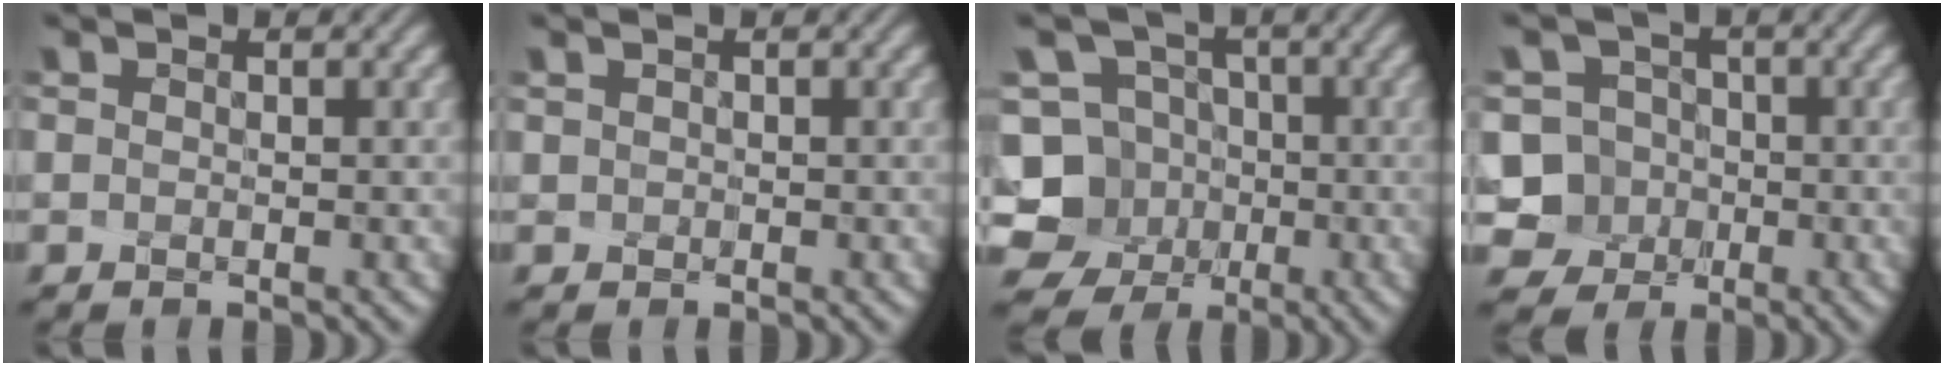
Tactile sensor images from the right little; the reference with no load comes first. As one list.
[{"total": 0.5, "force": [0.2, 0.5, -0.1], "torque": [-0.007, 0.010, -0.004]}, {"total": 7.1, "force": [-3.2, 6.3, 1.0], "torque": [-0.033, 0.006, -0.081]}, {"total": 4.7, "force": [-2.1, 4.2, 0.1], "torque": [-0.001, 0.007, -0.061]}]